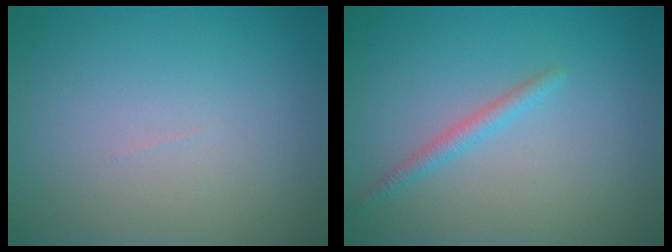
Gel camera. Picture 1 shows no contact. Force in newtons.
{"total": 1.4, "press": 1.4, "slide": 0.1}